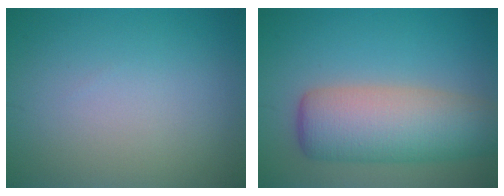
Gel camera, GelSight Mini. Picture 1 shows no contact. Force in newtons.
{"total": 8.1, "press": 8.1, "slide": 0.4}